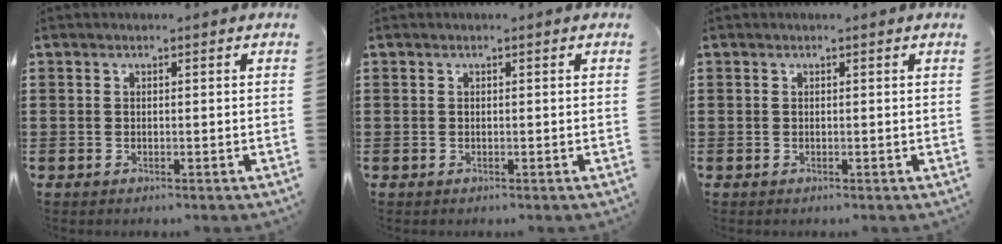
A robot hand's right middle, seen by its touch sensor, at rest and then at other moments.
{"total": 0.0}
{"total": 0.0}